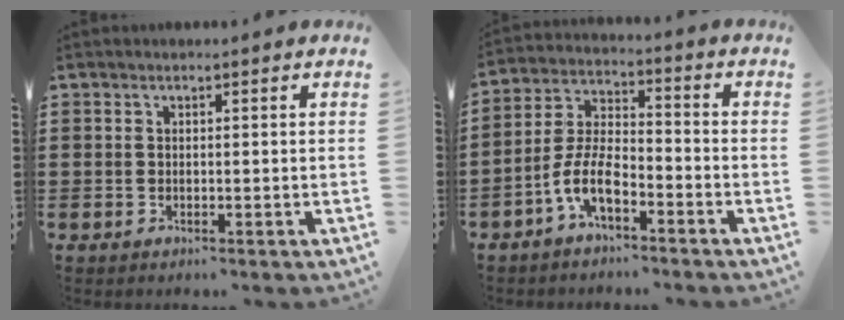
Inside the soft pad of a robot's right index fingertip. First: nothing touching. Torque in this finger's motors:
{"motor_torque": [1.07, 1.06, 0.25, 0.10]}